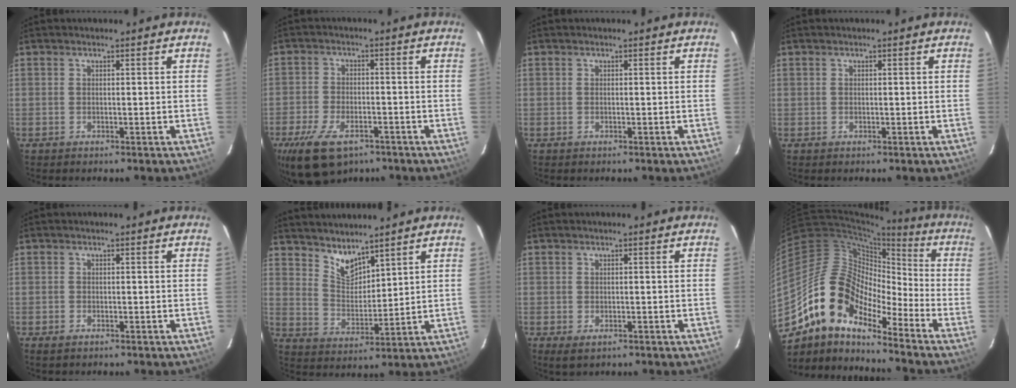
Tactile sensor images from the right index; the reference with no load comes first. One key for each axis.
{"total": 12.3, "fx": -7.7, "fy": 6.1, "fz": 7.3, "tx": -0.168, "ty": -0.022, "tz": -0.133}
{"total": 0.0}
{"total": 0.0}
{"total": 1.1, "fx": -0.8, "fy": 0.6, "fz": 0.5, "tx": -0.008, "ty": -0.002, "tz": -0.017}
{"total": 6.5, "fx": 5.5, "fy": 2.3, "fz": 2.4, "tx": -0.036, "ty": -0.004, "tz": 0.110}
{"total": 2.3, "fx": -1.1, "fy": 1.3, "fz": 1.5, "tx": -0.027, "ty": -0.008, "tz": -0.015}
{"total": 14.8, "fx": -10.9, "fy": 6.2, "fz": 8.0, "tx": -0.130, "ty": 0.010, "tz": -0.221}